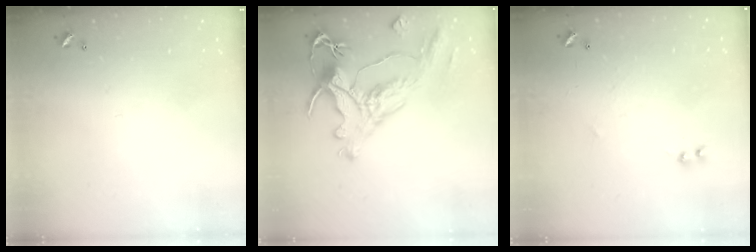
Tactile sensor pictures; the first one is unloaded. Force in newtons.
{"total": 1.6, "press": 1.0, "slide": 1.3}
{"total": 1.1, "press": 0.9, "slide": 0.6}